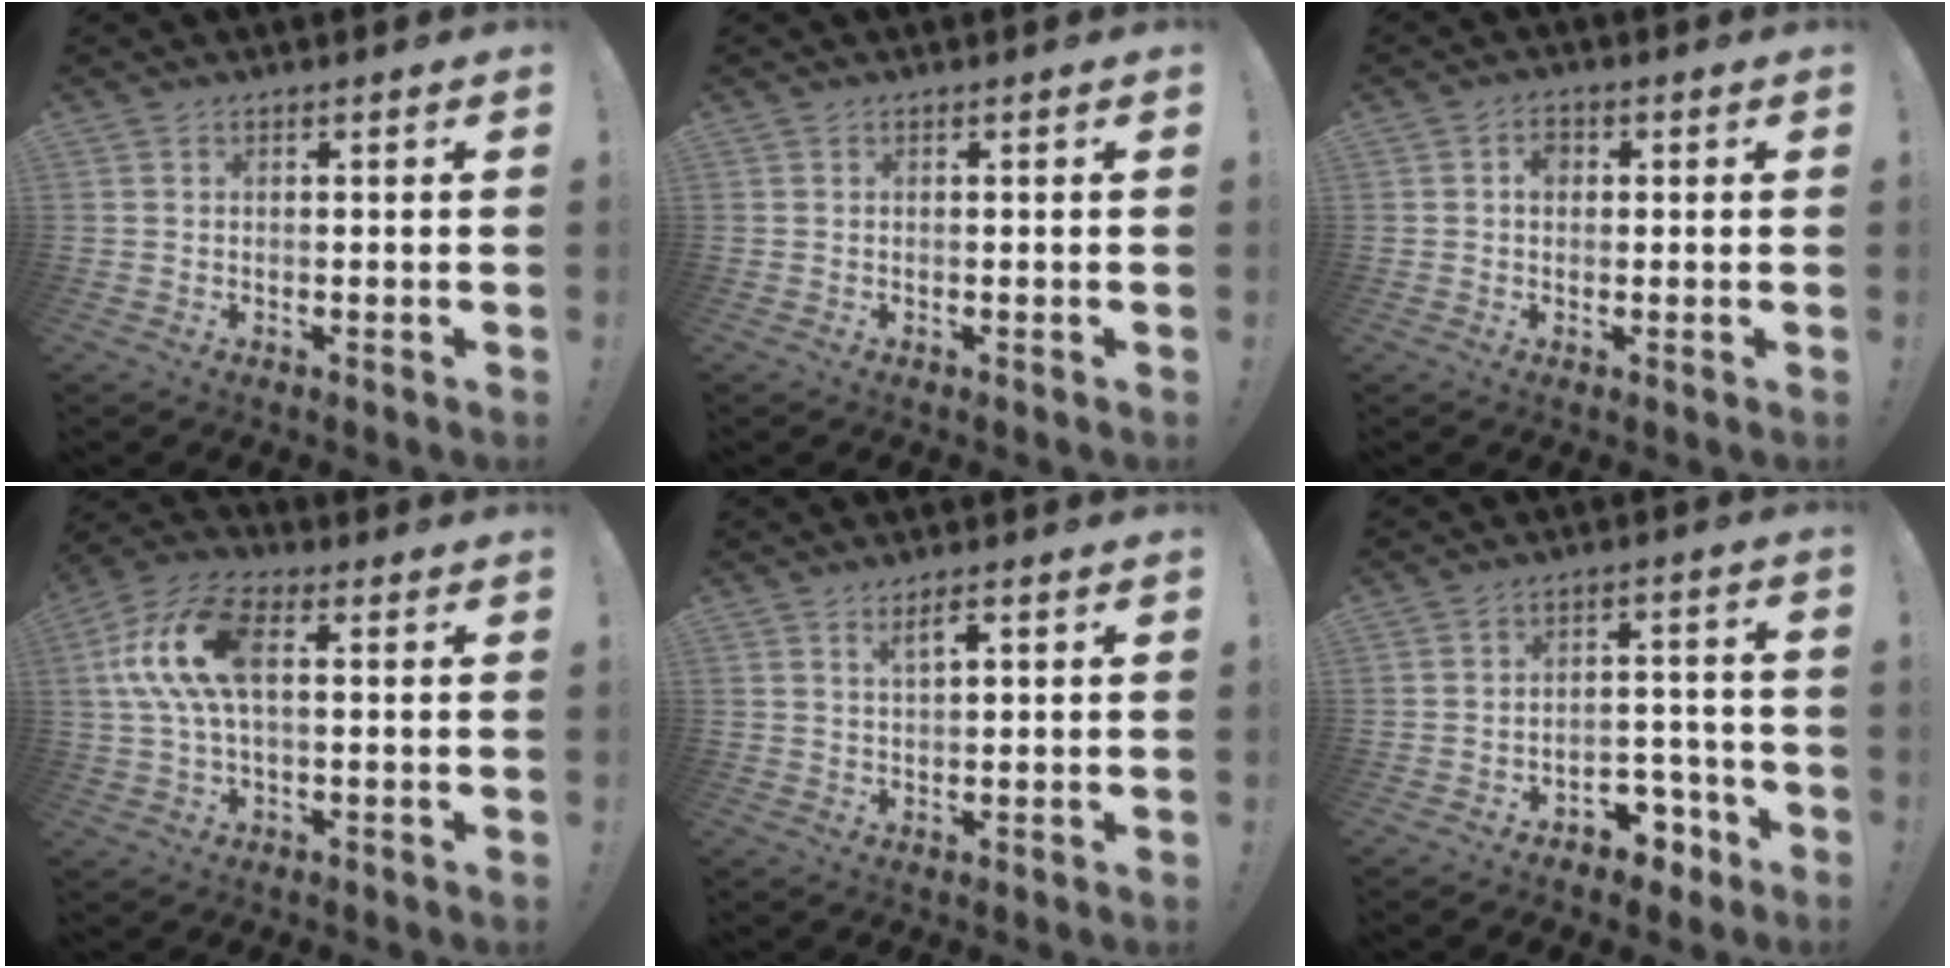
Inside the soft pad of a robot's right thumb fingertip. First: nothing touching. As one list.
[{"total": 0.0}, {"total": 3.3, "force": [0.3, 2.5, 2.1], "torque": [-0.029, 0.004, 0.002]}, {"total": 14.9, "force": [2.3, 7.8, 12.5], "torque": [-0.259, 0.007, 0.042]}, {"total": 3.7, "force": [1.7, 1.0, 3.1], "torque": [-0.048, -0.004, 0.025]}, {"total": 7.6, "force": [-5.0, 4.8, 3.3], "torque": [-0.026, 0.042, -0.080]}]